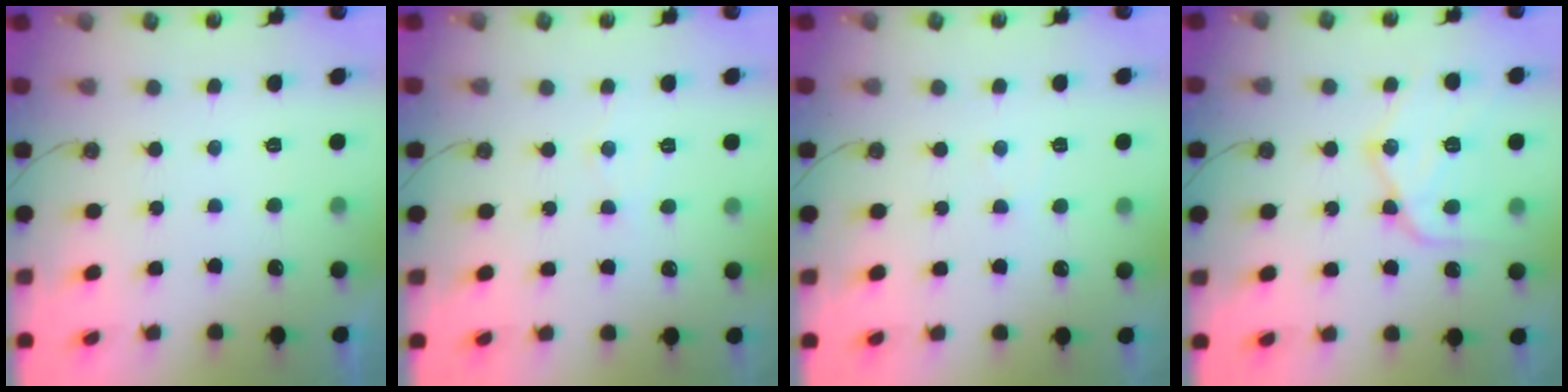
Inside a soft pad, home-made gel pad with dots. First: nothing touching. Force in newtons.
{"total": 4.8, "press": 4.7, "slide": 0.9}
{"total": 4.0, "press": 3.9, "slide": 0.6}
{"total": 16.0, "press": 16.0, "slide": 1.6}